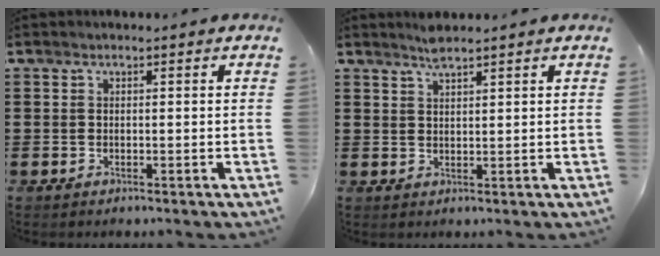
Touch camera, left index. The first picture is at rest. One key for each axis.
{"total": 2.4, "fx": 2.1, "fy": 0.2, "fz": 1.2, "tx": -0.027, "ty": 0.000, "tz": 0.039}